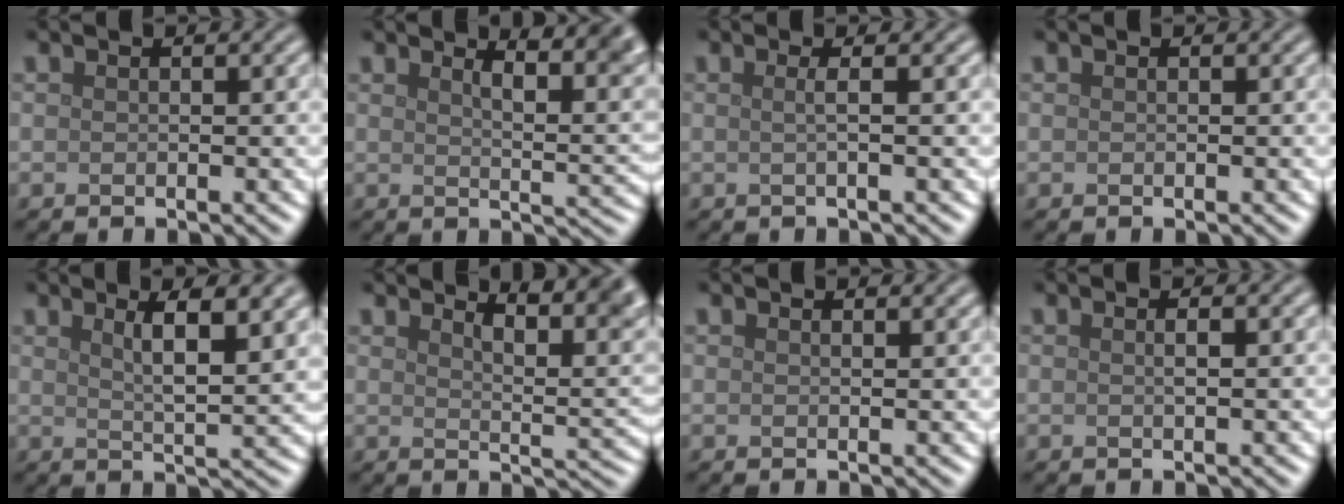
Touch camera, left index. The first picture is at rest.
{"total": 6.6, "force": [3.8, 2.2, 4.9], "torque": [-0.039, 0.014, 0.046]}
{"total": 1.6, "force": [0.2, 0.6, 1.5], "torque": [-0.019, 0.000, -0.011]}
{"total": 0.0}
{"total": 5.6, "force": [2.6, 1.5, 4.7], "torque": [-0.064, 0.002, 0.039]}
{"total": 6.4, "force": [4.2, 2.0, 4.4], "torque": [-0.044, 0.011, 0.056]}
{"total": 0.8, "force": [0.7, 0.1, 0.2], "torque": [-0.002, -0.001, 0.012]}
{"total": 0.9, "force": [0.2, 0.2, 0.9], "torque": [-0.014, 0.004, 0.001]}